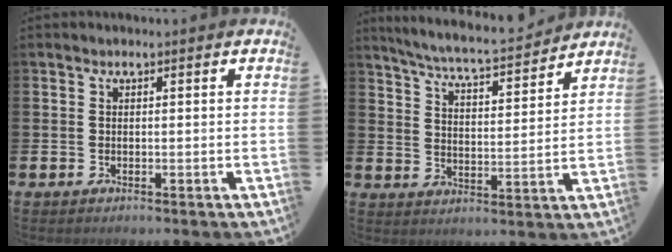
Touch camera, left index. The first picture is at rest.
{"total": 6.2, "force": [6.0, 0.1, 1.7], "torque": [-0.060, -0.045, 0.102]}